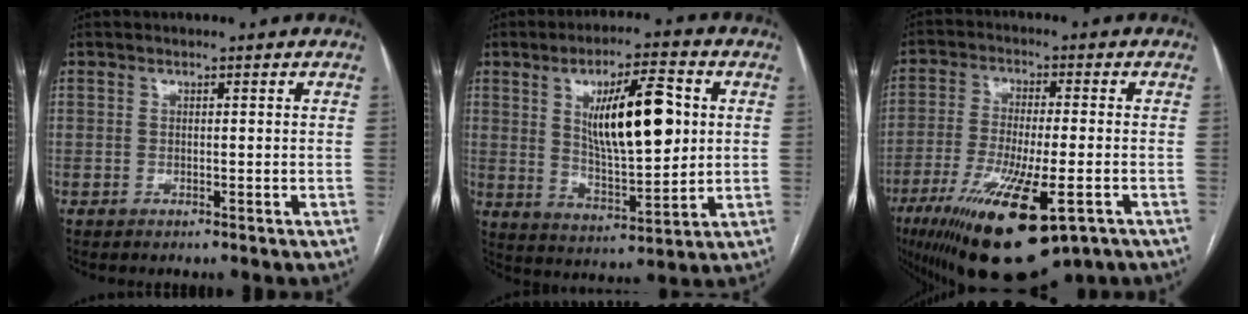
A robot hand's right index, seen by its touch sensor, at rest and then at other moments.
{"total": 13.9, "force": [3.3, 3.8, 13.0], "torque": [-0.222, 0.005, 0.059]}
{"total": 18.3, "force": [-9.6, 4.2, 15.0], "torque": [-0.262, -0.043, -0.152]}